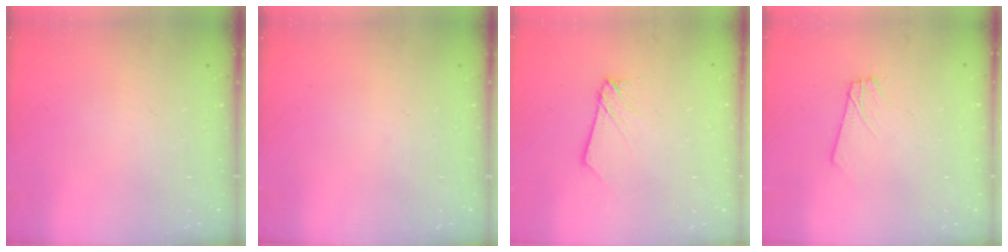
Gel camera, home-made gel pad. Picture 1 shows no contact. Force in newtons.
{"total": 0.0}
{"total": 2.7, "press": 2.7, "slide": 0.3}
{"total": 2.0, "press": 2.0, "slide": 0.1}